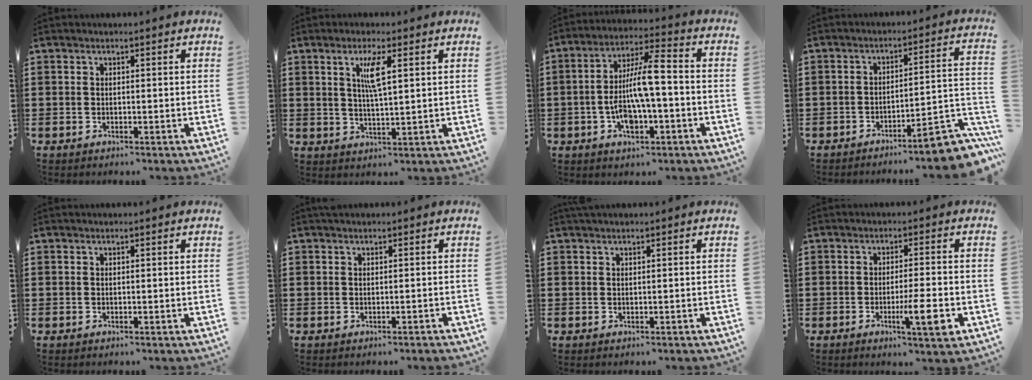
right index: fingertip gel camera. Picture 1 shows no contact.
{"total": 4.4, "force": [1.7, 0.8, 4.0], "torque": [-0.084, 0.005, 0.025]}
{"total": 10.4, "force": [-1.9, 3.4, 9.7], "torque": [-0.192, 0.003, -0.035]}
{"total": 7.9, "force": [-6.0, 1.0, 5.0], "torque": [-0.073, 0.003, -0.110]}
{"total": 0.0}
{"total": 0.0}
{"total": 0.0}
{"total": 6.5, "force": [-2.4, 0.5, 6.0], "torque": [-0.099, -0.014, -0.038]}